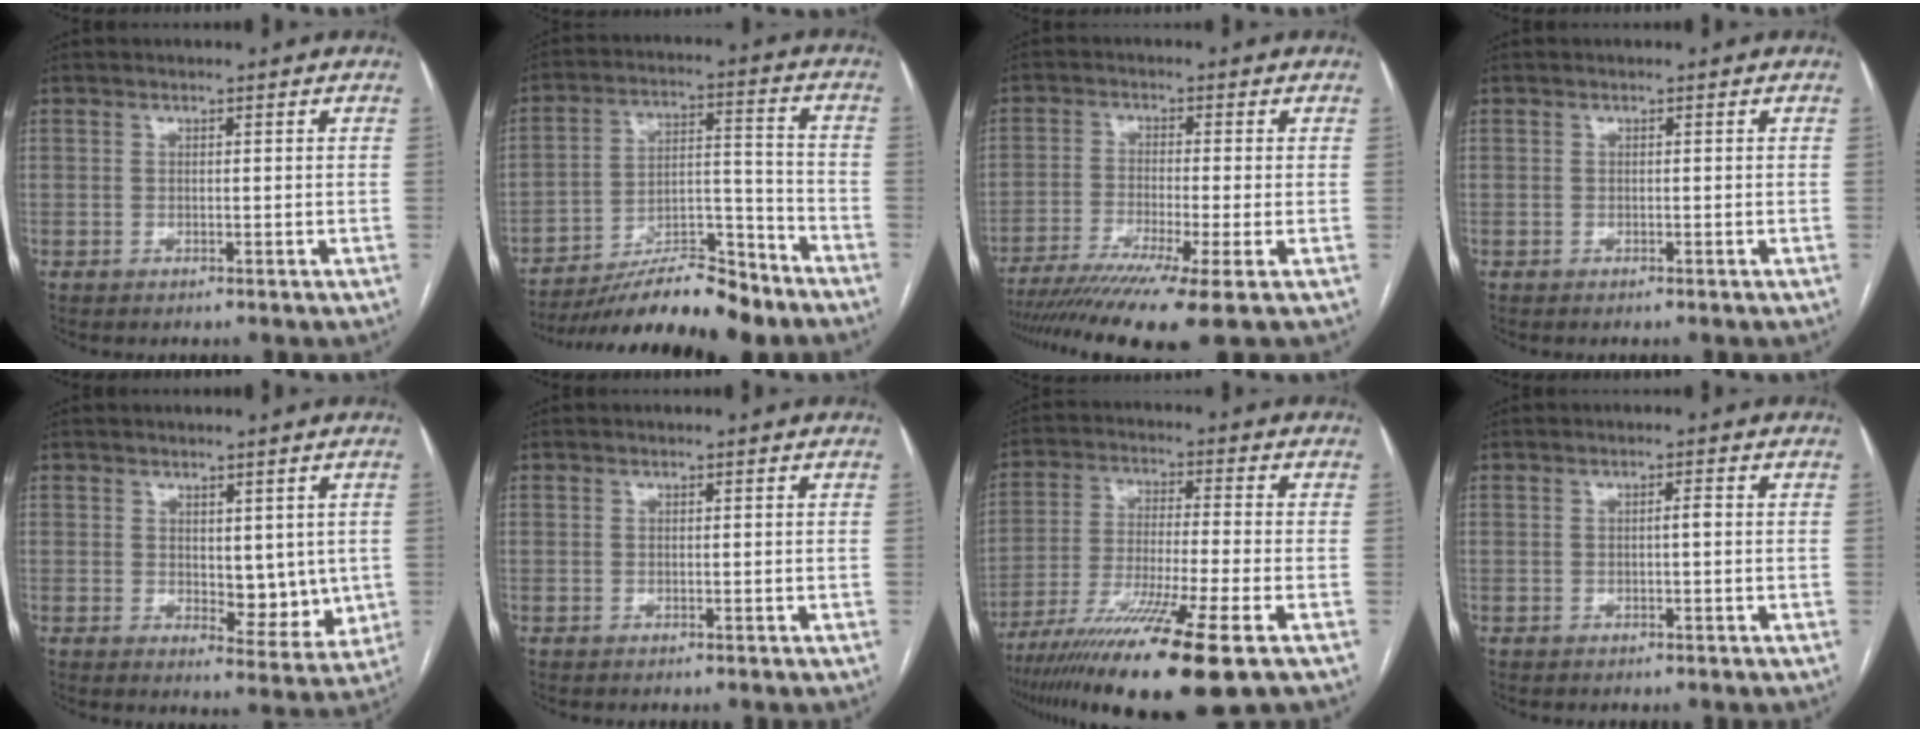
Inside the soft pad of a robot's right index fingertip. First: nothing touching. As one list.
[{"total": 16.0, "force": [-13.8, 2.9, 7.6], "torque": [-0.125, 0.025, -0.233]}, {"total": 12.8, "force": [-9.2, -1.2, 8.8], "torque": [-0.148, -0.032, -0.146]}, {"total": 0.0}, {"total": 6.8, "force": [0.7, 3.7, 5.7], "torque": [-0.057, -0.014, 0.021]}, {"total": 0.0}, {"total": 16.6, "force": [-10.4, -0.5, 13.0], "torque": [-0.231, -0.047, -0.179]}, {"total": 1.0, "force": [-0.1, 0.1, 1.0], "torque": [-0.017, 0.002, 0.000]}]